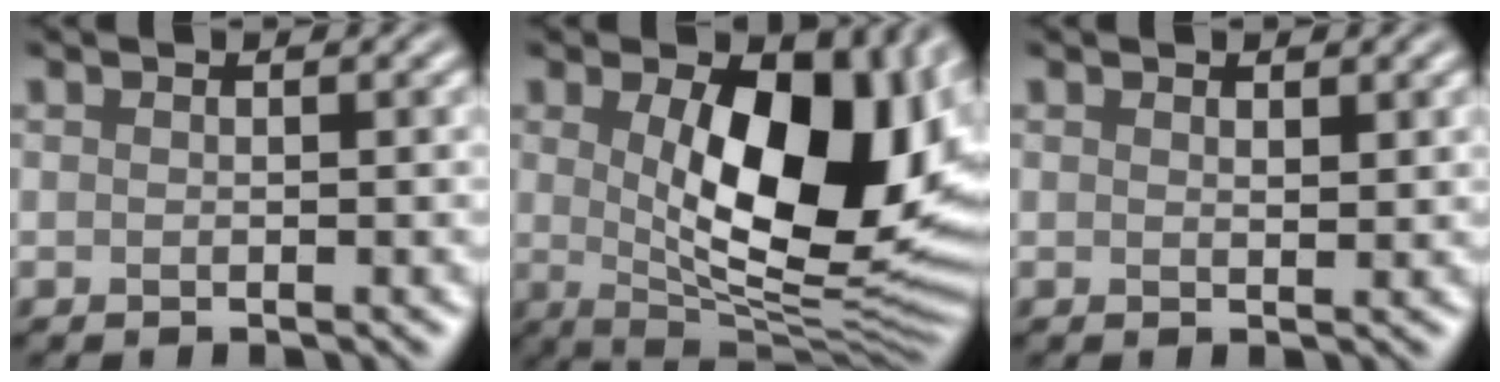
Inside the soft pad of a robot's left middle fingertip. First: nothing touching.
{"total": 13.8, "force": [1.7, 6.7, 12.0], "torque": [-0.158, -0.011, 0.035]}
{"total": 0.6, "force": [0.5, 0.2, 0.2], "torque": [-0.005, -0.002, 0.011]}